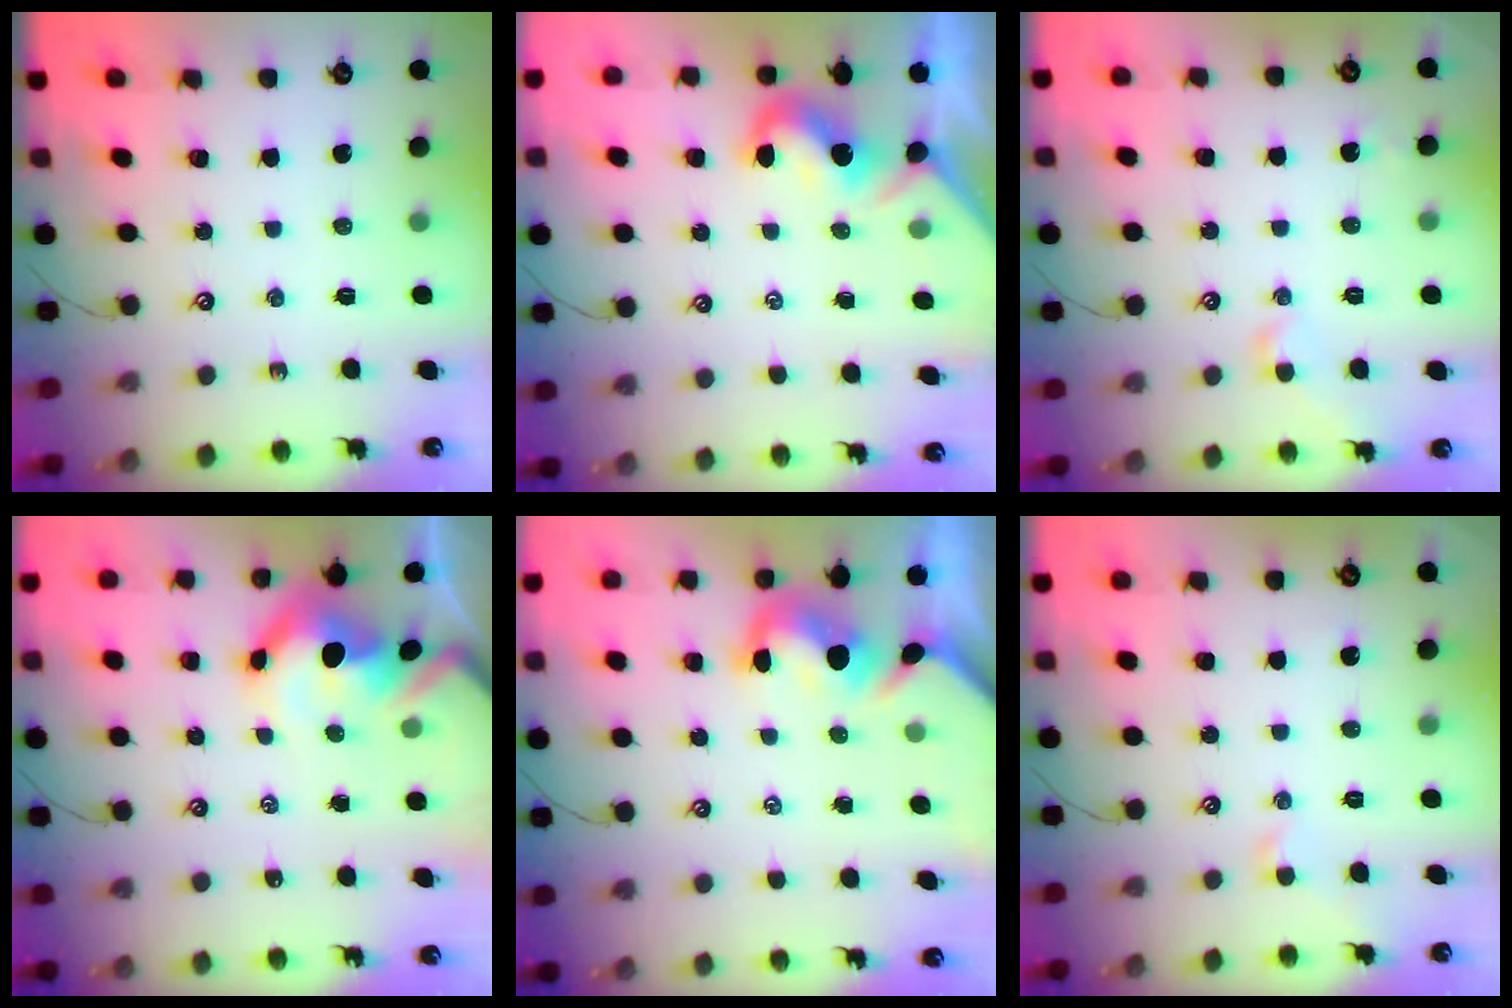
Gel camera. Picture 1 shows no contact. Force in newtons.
{"total": 2.1, "press": 2.0, "slide": 0.5}
{"total": 3.7, "press": 3.7, "slide": 0.7}
{"total": 12.4, "press": 12.4, "slide": 1.5}
{"total": 3.0, "press": 2.8, "slide": 1.0}
{"total": 0.7, "press": 0.4, "slide": 0.6}